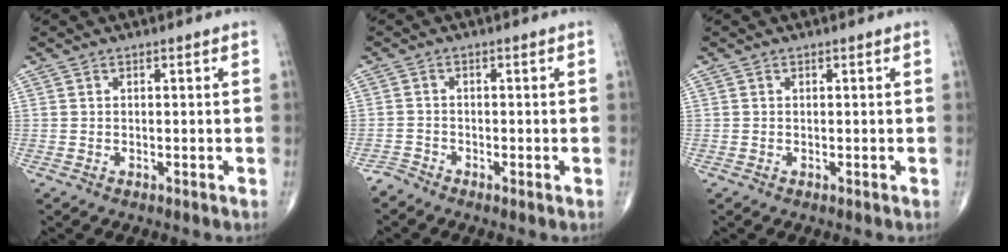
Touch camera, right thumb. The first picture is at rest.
{"total": 1.4, "force": [-1.4, 0.2, 0.1], "torque": [0.005, -0.005, -0.034]}
{"total": 0.0}